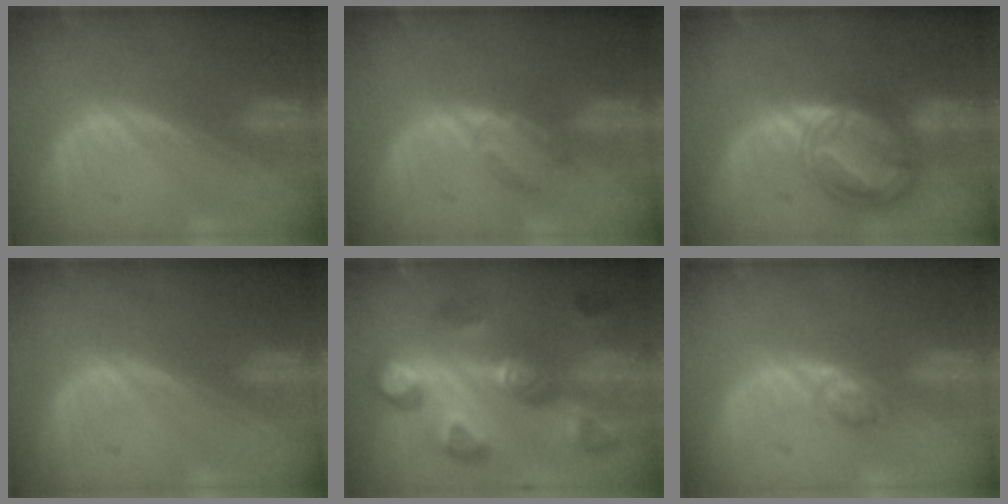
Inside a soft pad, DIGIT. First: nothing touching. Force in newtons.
{"total": 2.8, "press": 2.8, "slide": 0.3}
{"total": 9.0, "press": 9.0, "slide": 0.7}
{"total": 0.0}
{"total": 10.6, "press": 10.0, "slide": 3.5}
{"total": 2.2, "press": 2.2, "slide": 0.2}